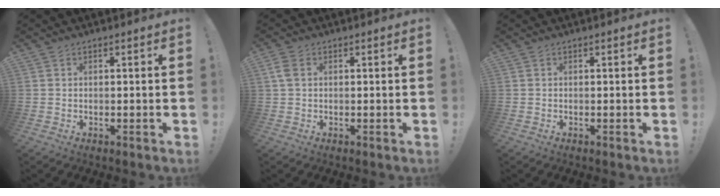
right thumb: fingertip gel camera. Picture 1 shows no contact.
{"total": 3.6, "force": [1.2, 2.3, 2.5], "torque": [-0.045, 0.004, 0.023]}
{"total": 0.0}